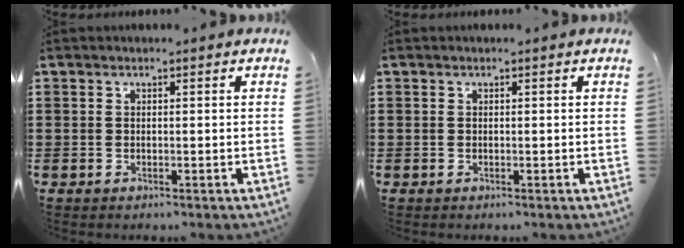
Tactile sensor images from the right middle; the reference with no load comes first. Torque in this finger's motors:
{"motor_torque": [0.00, 0.00, 0.00, 0.00]}